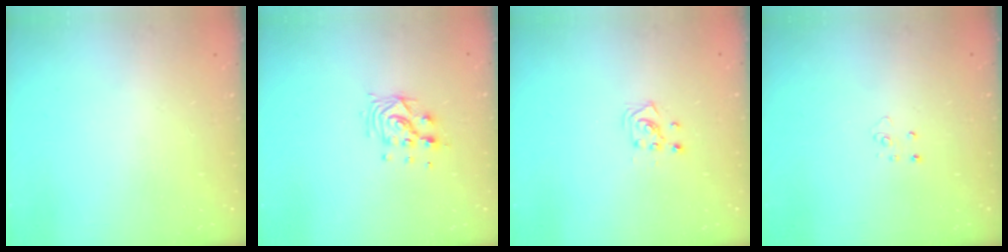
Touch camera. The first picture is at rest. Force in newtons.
{"total": 8.4, "press": 8.4, "slide": 0.3}
{"total": 3.3, "press": 3.2, "slide": 0.5}
{"total": 3.7, "press": 3.7, "slide": 0.3}